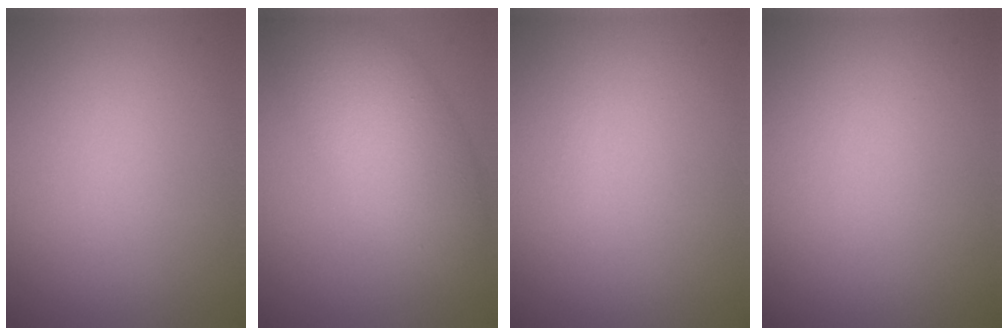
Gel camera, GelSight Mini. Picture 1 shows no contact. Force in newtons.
{"total": 6.4, "press": 6.4, "slide": 0.2}
{"total": 0.0}
{"total": 0.0}